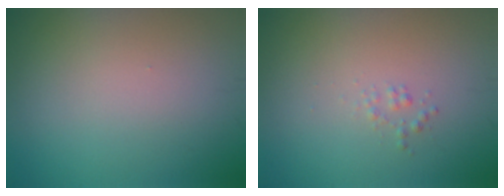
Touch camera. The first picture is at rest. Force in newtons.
{"total": 0.7, "press": 0.7, "slide": 0.0}